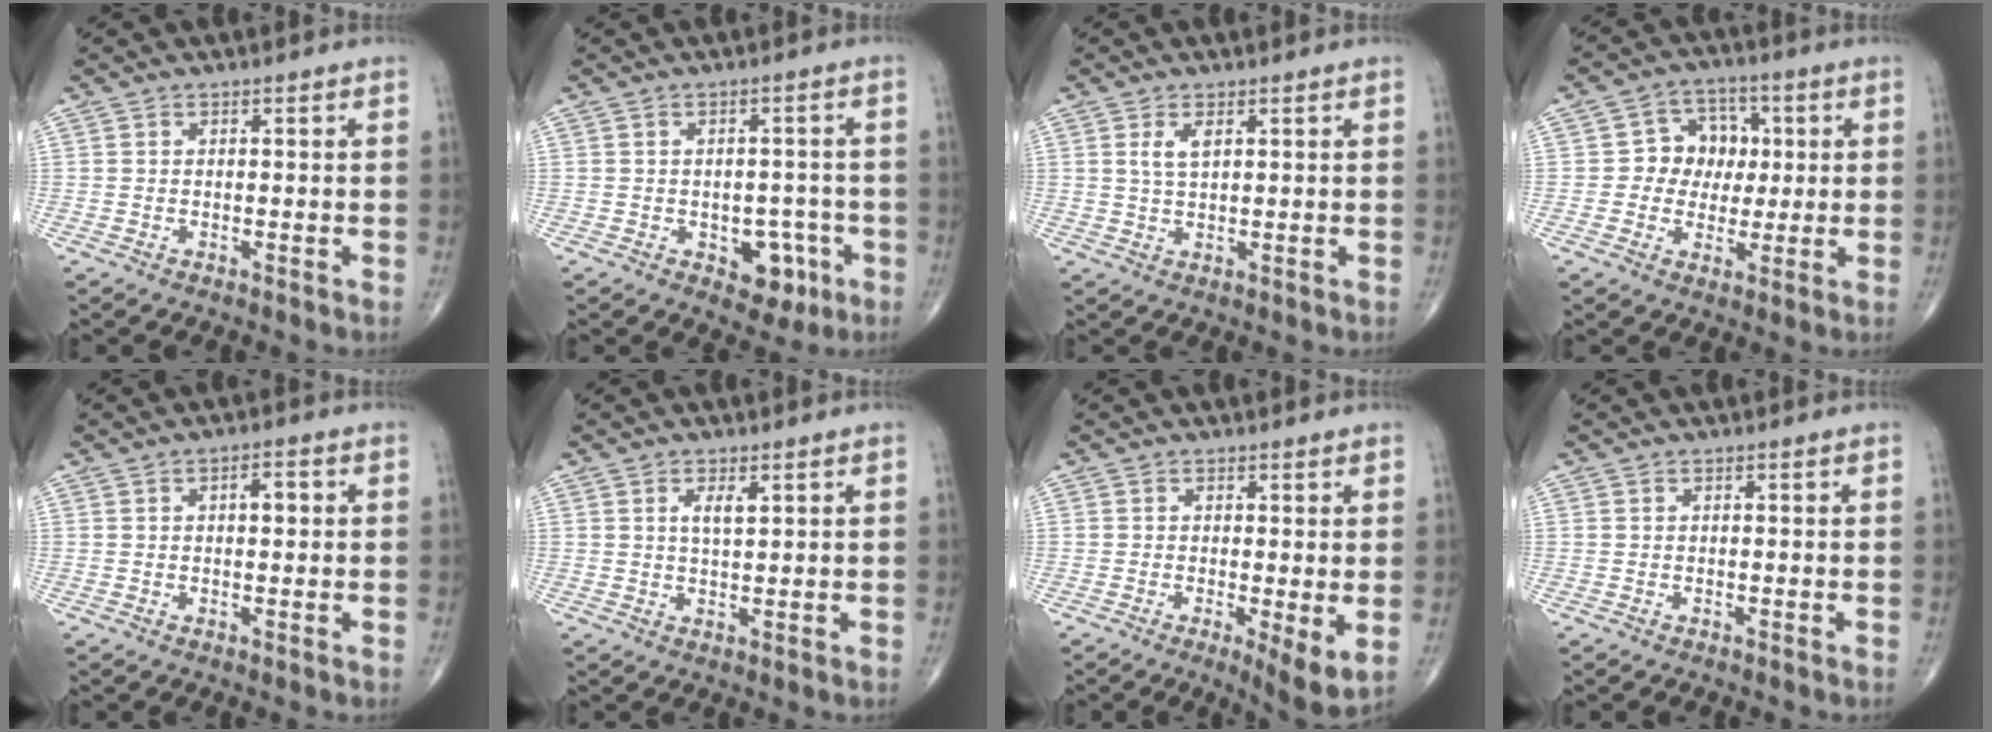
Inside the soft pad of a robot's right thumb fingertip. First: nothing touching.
{"total": 6.5, "force": [-2.6, 4.3, 4.1], "torque": [-0.019, 0.015, -0.026]}
{"total": 3.0, "force": [1.2, 1.3, 2.4], "torque": [-0.049, -0.002, 0.027]}
{"total": 8.5, "force": [0.7, 7.4, 4.0], "torque": [-0.005, 0.011, 0.005]}
{"total": 3.1, "force": [0.7, 1.4, 2.7], "torque": [-0.038, 0.004, 0.008]}
{"total": 3.0, "force": [1.3, 1.1, 2.5], "torque": [-0.043, -0.009, 0.025]}
{"total": 5.5, "force": [-0.6, 1.3, 5.3], "torque": [-0.084, -0.019, -0.011]}
{"total": 0.0}